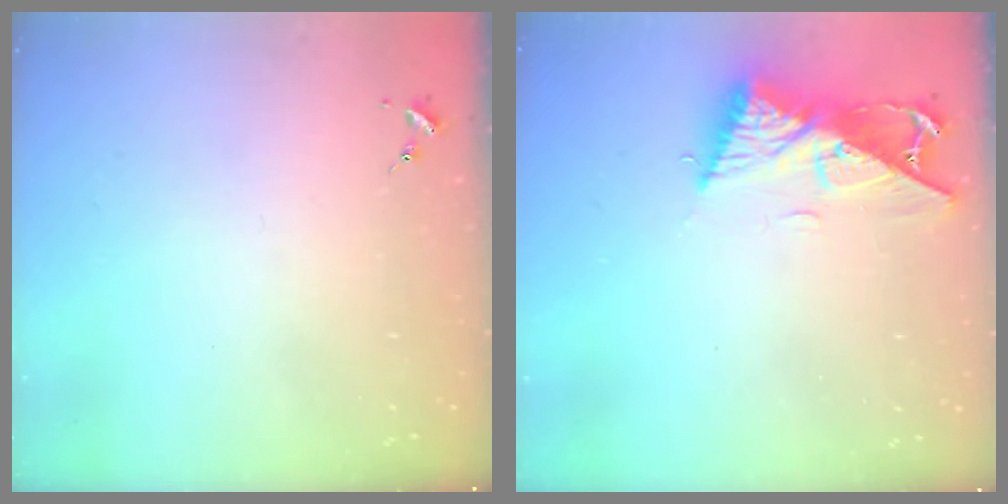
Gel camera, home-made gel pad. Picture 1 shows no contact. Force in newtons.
{"total": 12.1, "press": 12.1, "slide": 1.2}